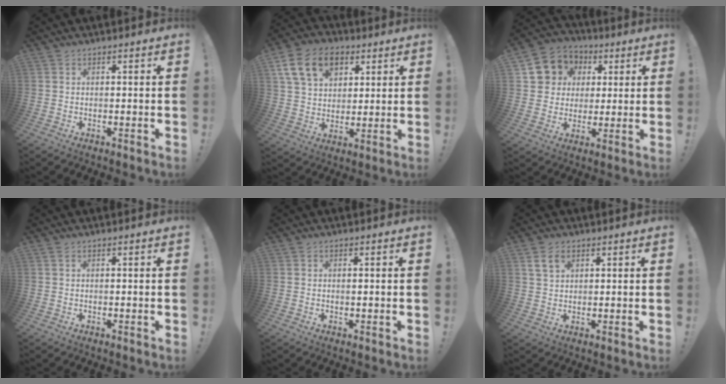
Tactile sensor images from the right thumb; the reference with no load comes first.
{"total": 16.3, "force": [7.2, 11.4, 9.1], "torque": [-0.134, -0.024, 0.136]}
{"total": 10.5, "force": [3.1, 9.6, 2.8], "torque": [-0.031, -0.014, 0.064]}
{"total": 0.7, "force": [0.3, 0.2, 0.6], "torque": [-0.018, 0.002, 0.006]}
{"total": 0.6, "force": [0.2, -0.1, 0.6], "torque": [-0.003, -0.004, 0.000]}
{"total": 4.4, "force": [2.4, 2.7, 2.5], "torque": [-0.044, -0.003, 0.045]}